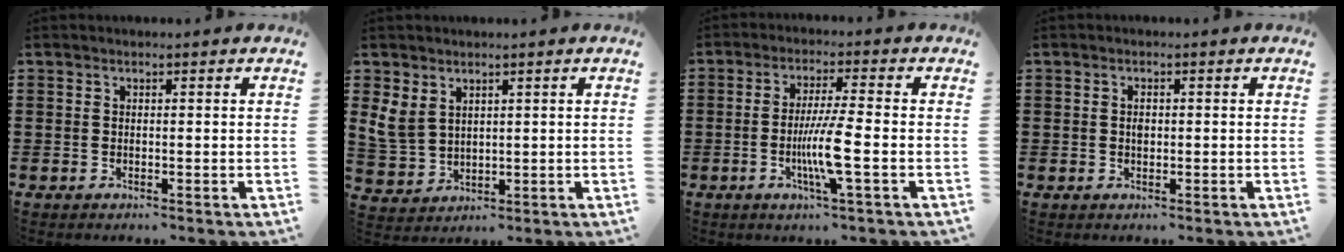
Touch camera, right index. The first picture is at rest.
{"total": 4.3, "force": [2.3, 3.0, 1.9], "torque": [-0.065, 0.005, 0.043]}
{"total": 7.2, "force": [-1.9, 0.1, 6.9], "torque": [-0.138, -0.018, -0.039]}
{"total": 1.4, "force": [0.1, 0.7, 1.2], "torque": [-0.025, 0.004, 0.001]}